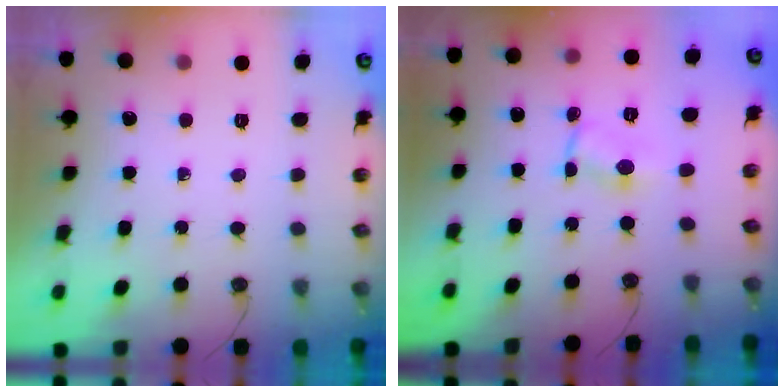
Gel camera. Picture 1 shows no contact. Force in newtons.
{"total": 1.1, "press": 1.1, "slide": 0.2}